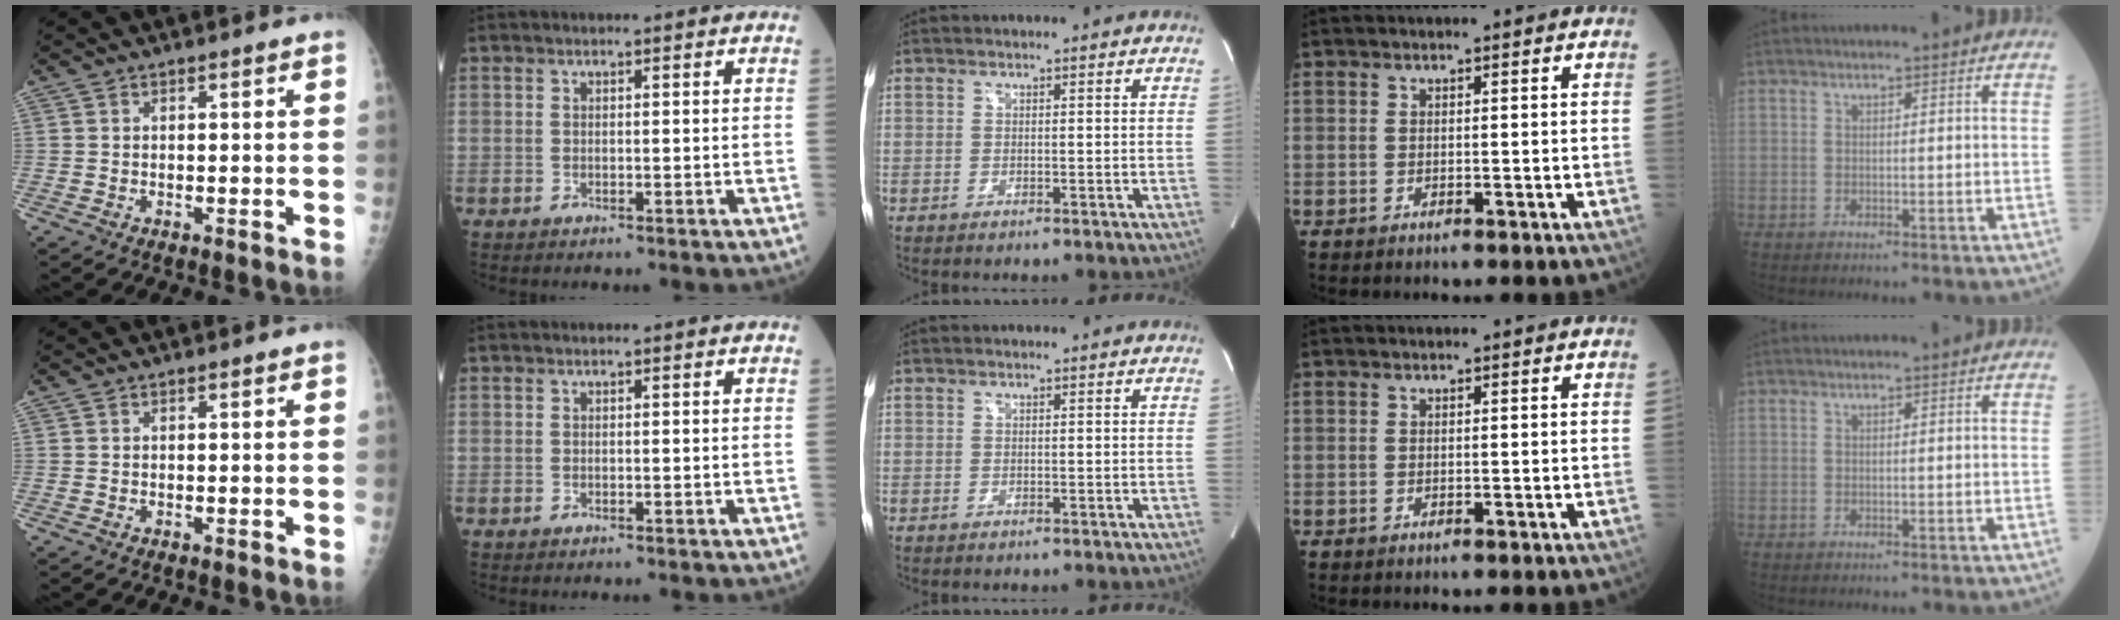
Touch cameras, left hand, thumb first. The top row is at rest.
{}